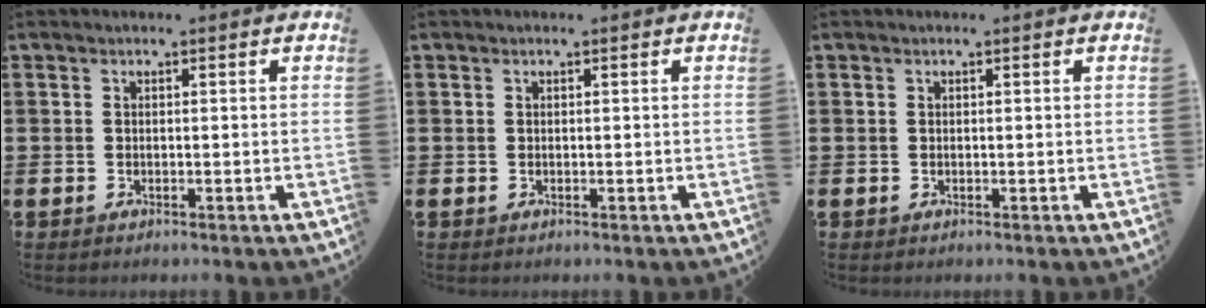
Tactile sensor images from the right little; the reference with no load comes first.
{"total": 0.0}
{"total": 0.0}